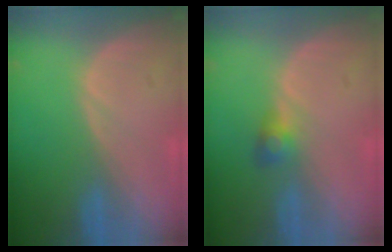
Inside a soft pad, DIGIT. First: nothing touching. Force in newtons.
{"total": 2.5, "press": 2.5, "slide": 0.5}